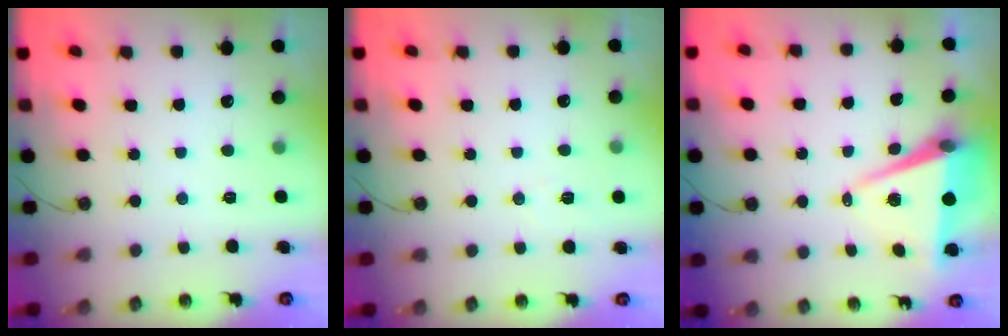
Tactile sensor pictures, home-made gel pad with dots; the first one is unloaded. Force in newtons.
{"total": 5.7, "press": 4.7, "slide": 3.2}
{"total": 7.9, "press": 6.7, "slide": 4.2}